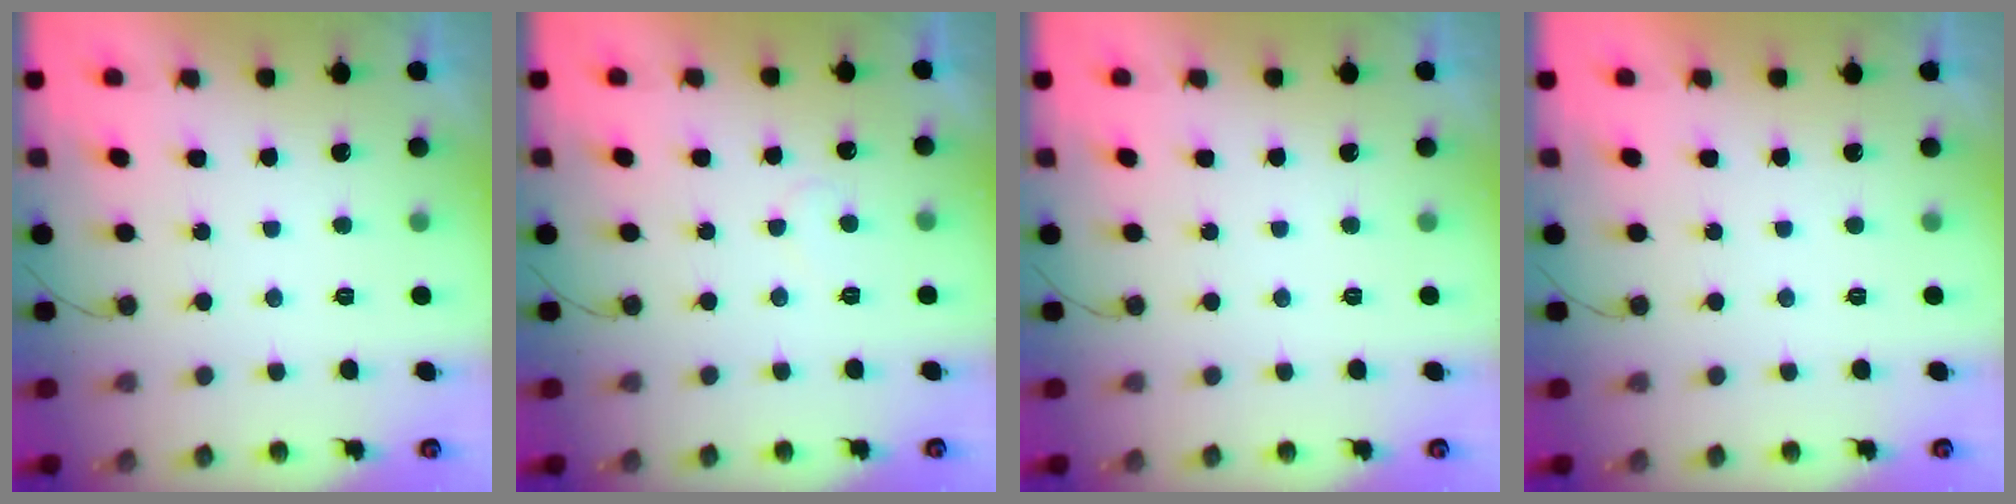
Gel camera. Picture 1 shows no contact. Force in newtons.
{"total": 4.5, "press": 4.5, "slide": 0.3}
{"total": 0.0}
{"total": 1.6, "press": 1.6, "slide": 0.0}